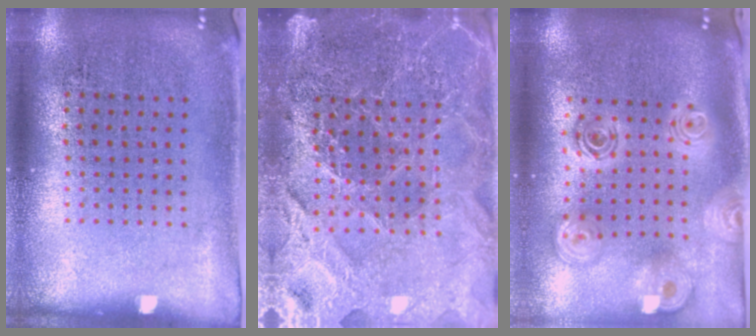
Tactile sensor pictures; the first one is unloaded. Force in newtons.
{"total": 4.4, "press": 4.1, "slide": 1.6}
{"total": 2.5, "press": 1.9, "slide": 1.6}